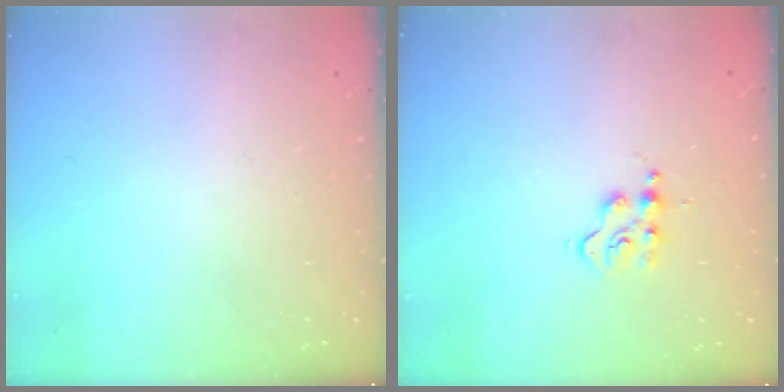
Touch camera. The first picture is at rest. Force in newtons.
{"total": 3.5, "press": 3.5, "slide": 0.5}